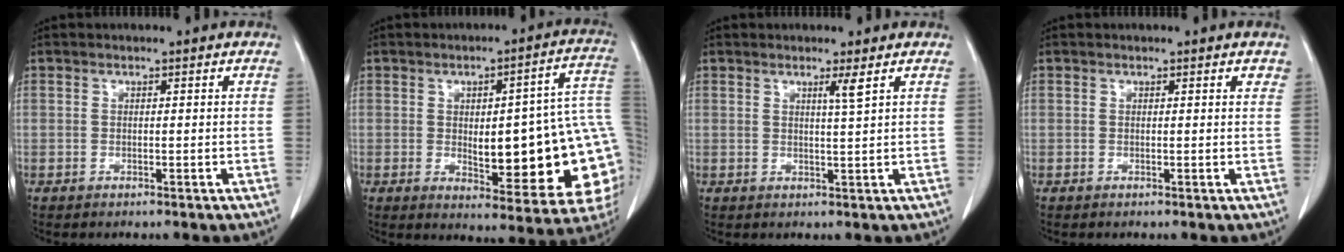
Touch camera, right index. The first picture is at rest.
{"total": 21.5, "force": [-1.4, 5.6, 20.8], "torque": [-0.190, 0.022, 0.002]}
{"total": 1.9, "force": [1.1, -0.6, 1.4], "torque": [-0.028, -0.008, 0.021]}
{"total": 1.2, "force": [0.9, 0.4, 0.6], "torque": [-0.004, 0.000, 0.006]}